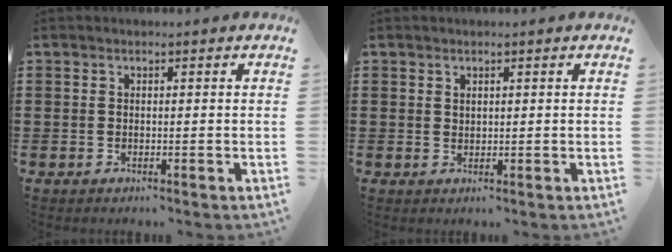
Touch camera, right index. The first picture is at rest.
{"total": 0.9, "force": [0.7, 0.5, 0.2], "torque": [-0.006, 0.003, 0.013]}